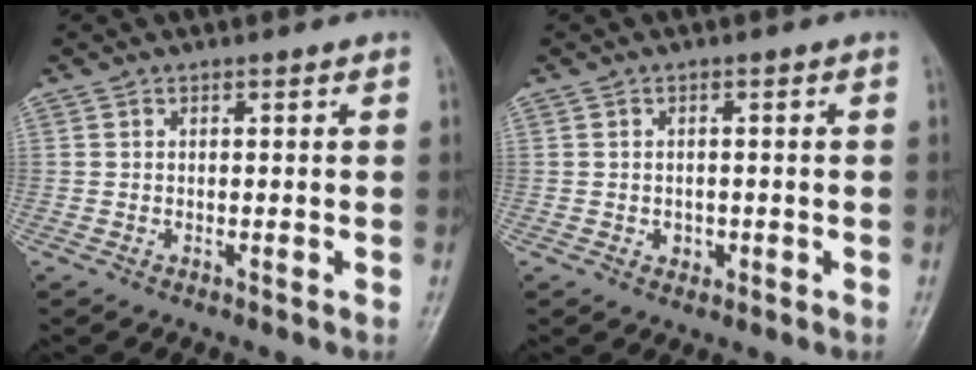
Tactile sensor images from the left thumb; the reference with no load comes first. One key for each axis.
{"total": 1.9, "fx": -0.5, "fy": 1.6, "fz": 0.9, "tx": -0.003, "ty": 0.003, "tz": -0.003}